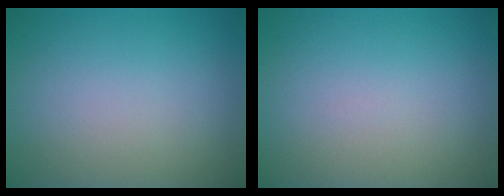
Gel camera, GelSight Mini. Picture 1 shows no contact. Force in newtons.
{"total": 0.0}